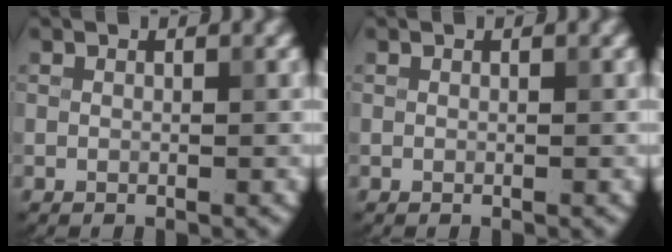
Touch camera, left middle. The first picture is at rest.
{"total": 0.0}